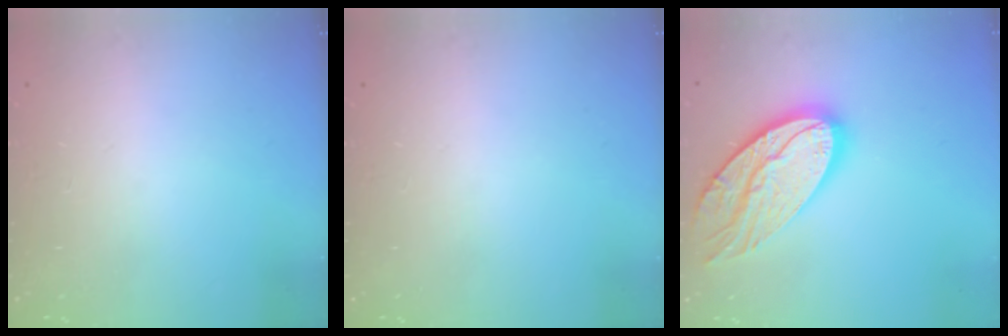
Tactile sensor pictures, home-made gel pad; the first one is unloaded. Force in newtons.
{"total": 0.0}
{"total": 20.1, "press": 20.0, "slide": 1.7}